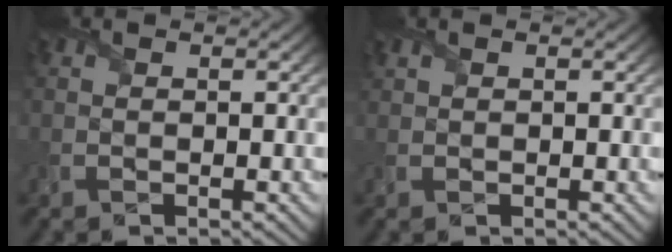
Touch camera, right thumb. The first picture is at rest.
{"total": 0.5, "force": [0.4, 0.2, 0.2], "torque": [-0.010, 0.002, 0.009]}